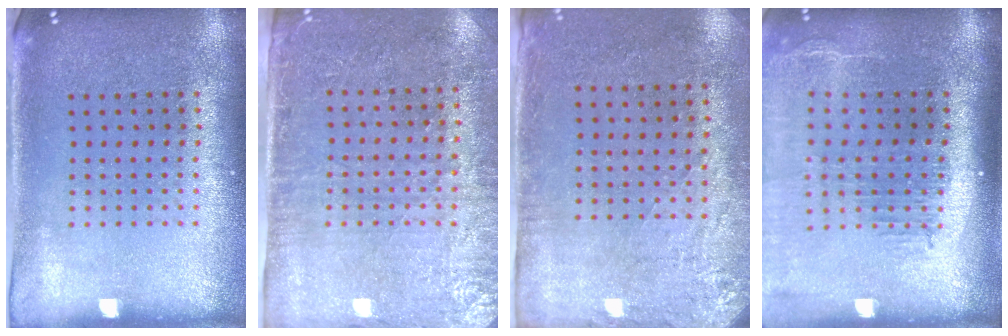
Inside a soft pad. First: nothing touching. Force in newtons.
{"total": 3.0, "press": 2.6, "slide": 1.4}
{"total": 2.8, "press": 2.3, "slide": 1.6}
{"total": 2.5, "press": 2.0, "slide": 1.5}